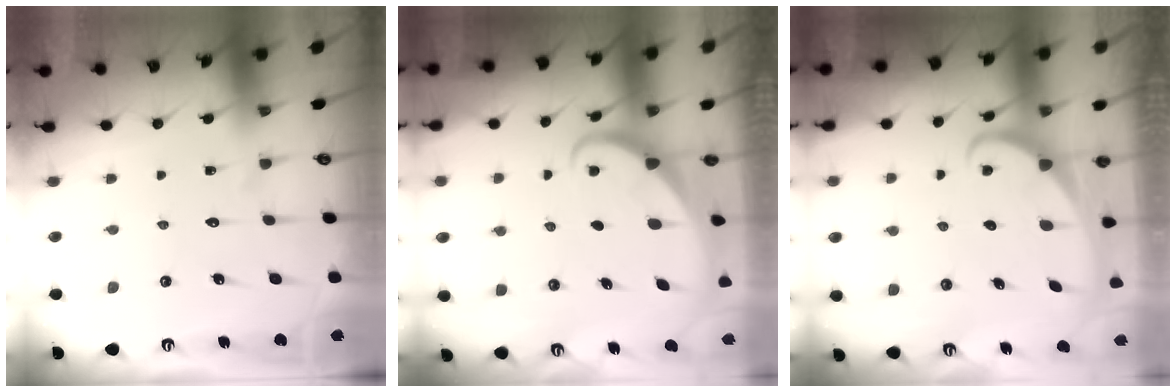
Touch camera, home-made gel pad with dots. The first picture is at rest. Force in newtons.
{"total": 2.0, "press": 2.0, "slide": 0.2}
{"total": 1.7, "press": 1.7, "slide": 0.1}